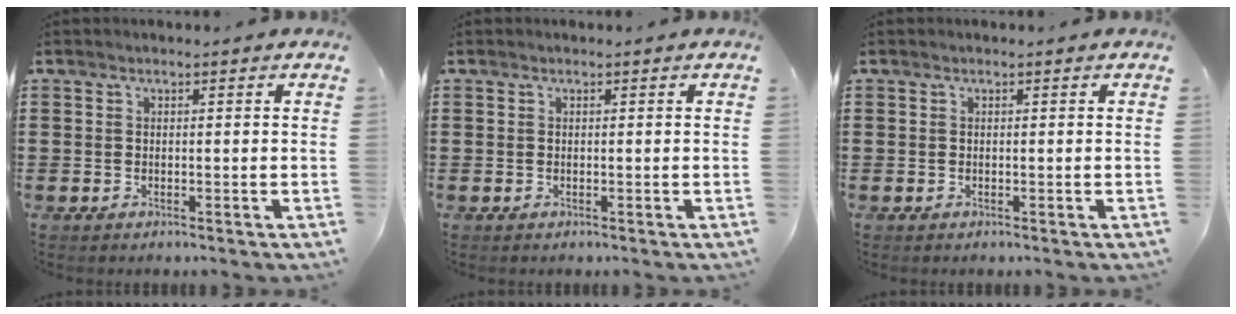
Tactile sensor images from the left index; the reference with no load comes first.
{"total": 0.0}
{"total": 0.0}